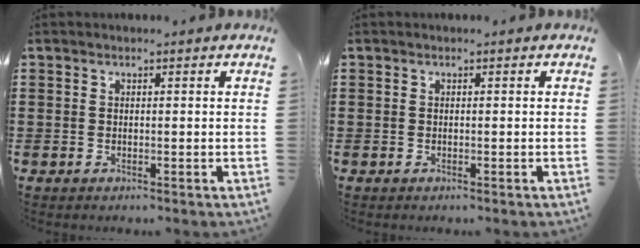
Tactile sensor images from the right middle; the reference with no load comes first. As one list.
[{"total": 0.0}]